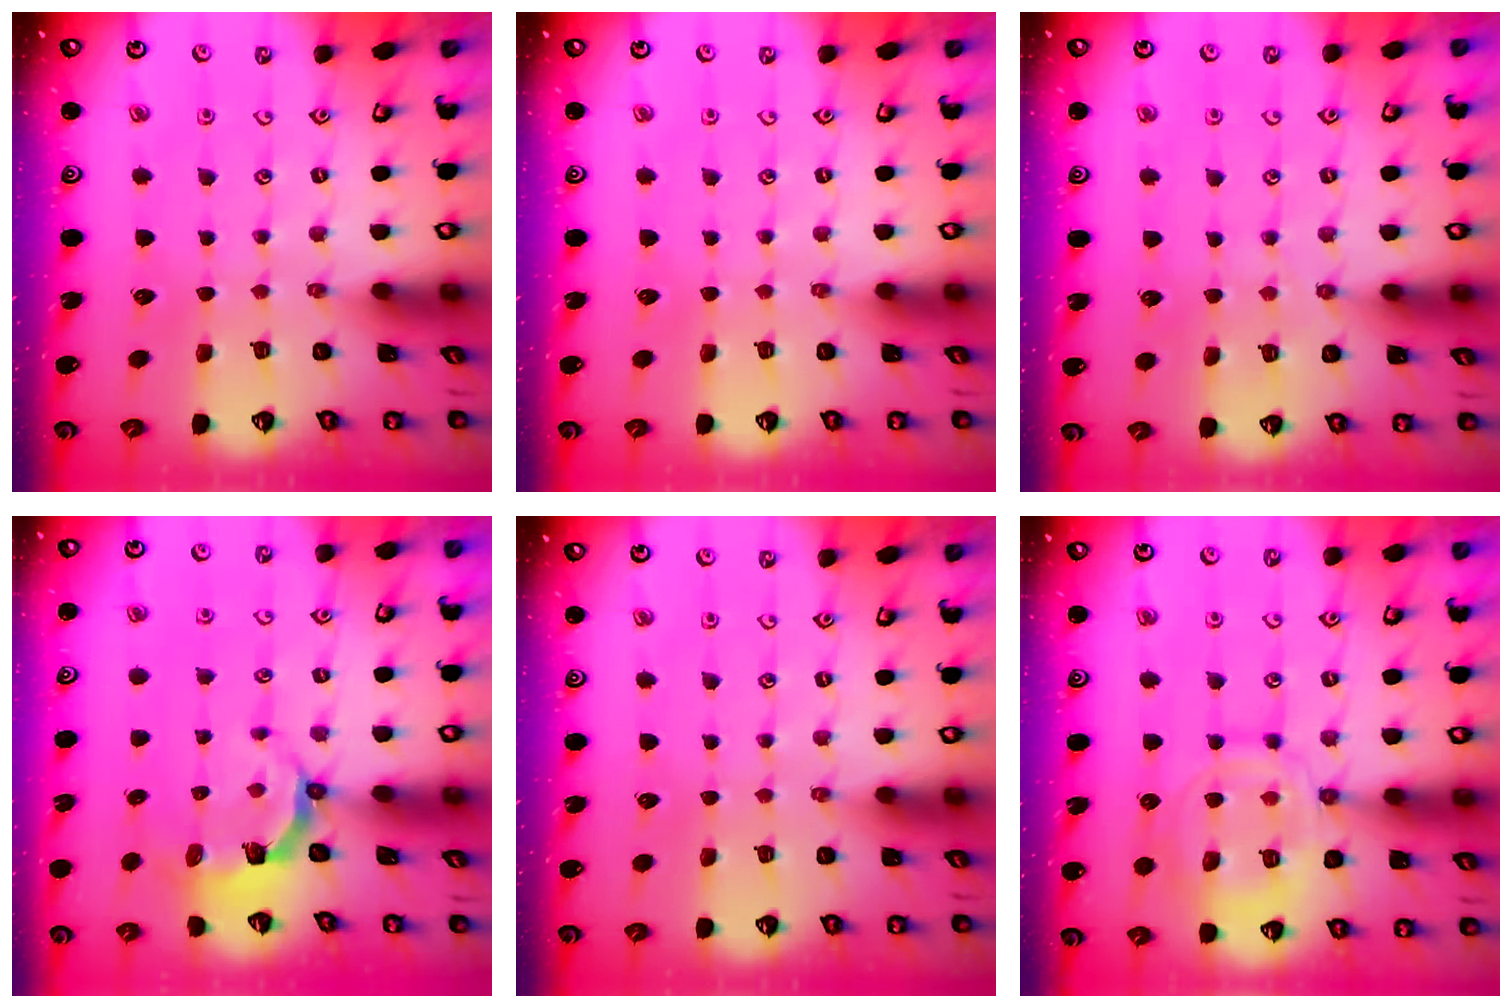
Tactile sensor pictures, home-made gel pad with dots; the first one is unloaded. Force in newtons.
{"total": 0.0}
{"total": 5.2, "press": 5.2, "slide": 0.7}
{"total": 4.3, "press": 2.8, "slide": 3.3}
{"total": 0.0}
{"total": 14.6, "press": 14.5, "slide": 1.4}